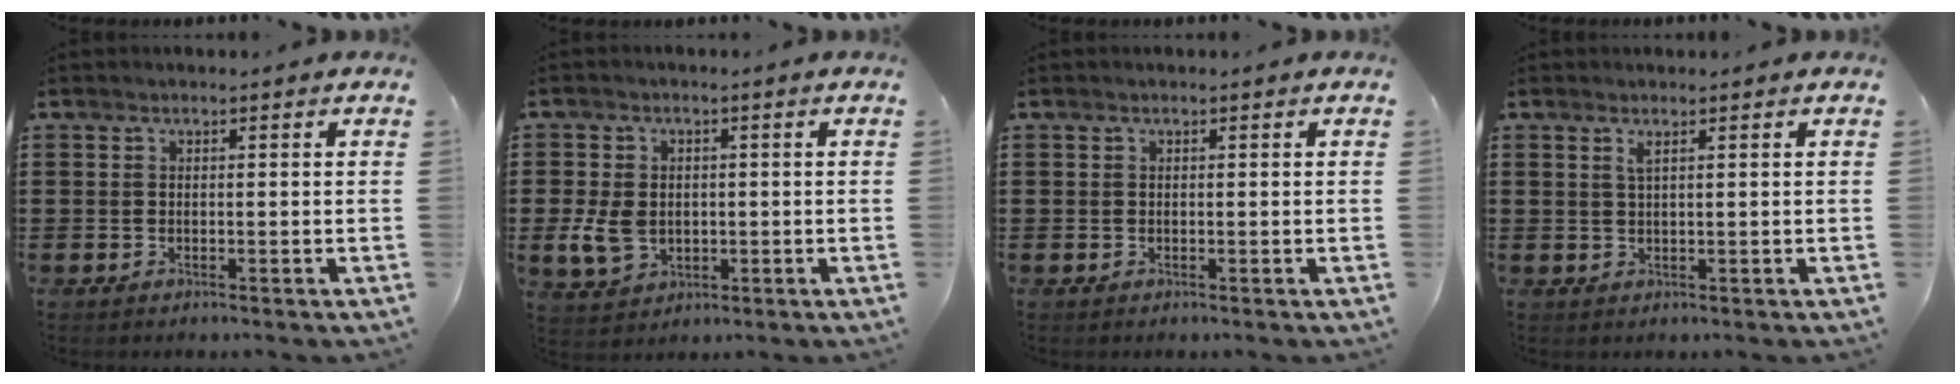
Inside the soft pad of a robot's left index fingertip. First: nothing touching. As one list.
[{"total": 5.9, "force": [-0.7, 4.6, 3.6], "torque": [-0.092, 0.003, -0.012]}, {"total": 0.0}, {"total": 1.4, "force": [0.8, 0.2, 1.2], "torque": [-0.026, 0.001, 0.013]}]